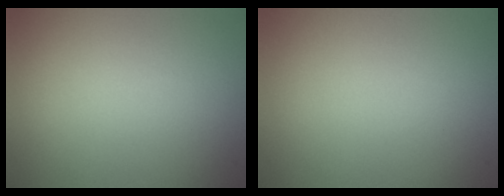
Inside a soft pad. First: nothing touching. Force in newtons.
{"total": 0.0}